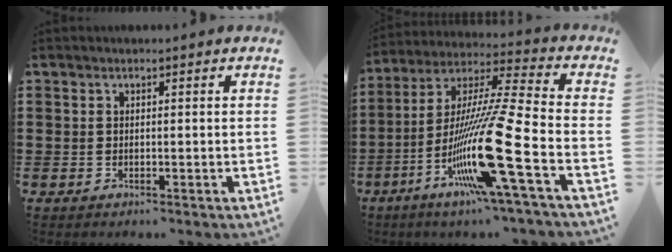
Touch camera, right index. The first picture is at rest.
{"total": 19.4, "force": [-8.2, 1.2, 17.5], "torque": [-0.356, -0.008, -0.148]}